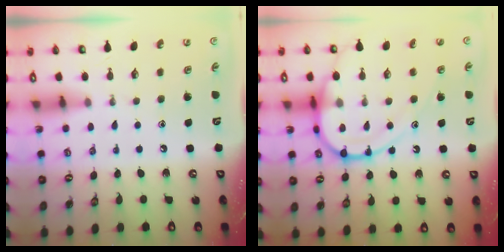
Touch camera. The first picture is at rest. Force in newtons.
{"total": 13.5, "press": 13.4, "slide": 1.2}